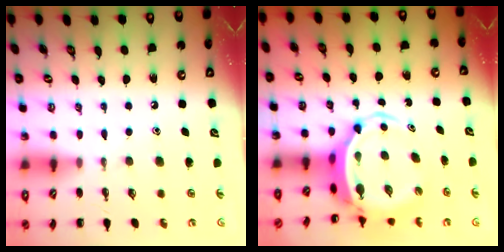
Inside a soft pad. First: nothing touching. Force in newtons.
{"total": 5.3, "press": 5.0, "slide": 1.5}